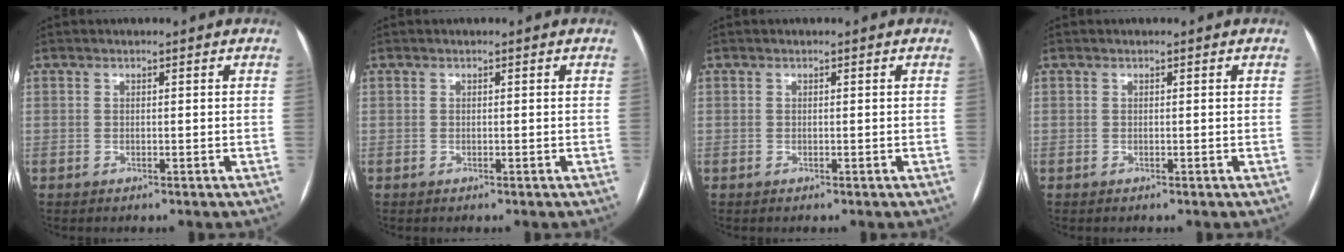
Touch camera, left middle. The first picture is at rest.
{"total": 0.0}
{"total": 0.0}
{"total": 0.0}